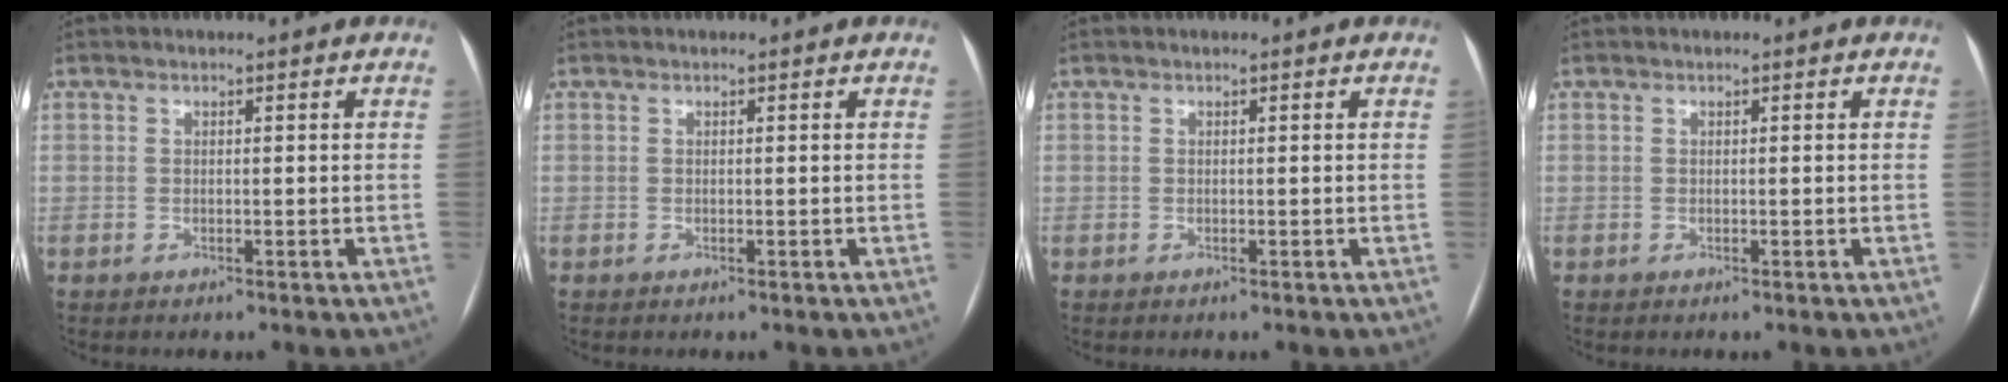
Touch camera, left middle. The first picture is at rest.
{"total": 0.0}
{"total": 0.0}
{"total": 0.0}